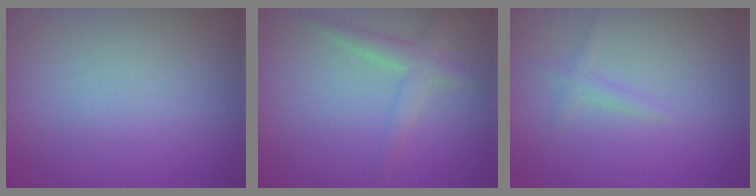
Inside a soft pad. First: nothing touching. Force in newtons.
{"total": 2.4, "press": 2.4, "slide": 0.1}
{"total": 1.1, "press": 1.1, "slide": 0.1}